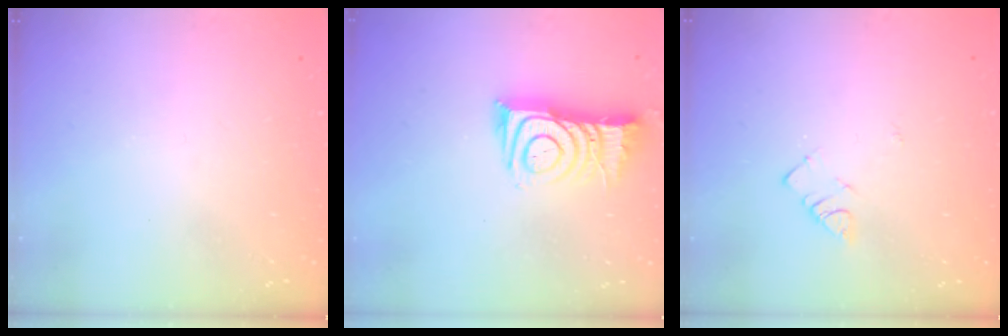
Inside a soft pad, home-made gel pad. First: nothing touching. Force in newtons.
{"total": 11.8, "press": 11.8, "slide": 1.1}
{"total": 2.8, "press": 2.7, "slide": 0.4}